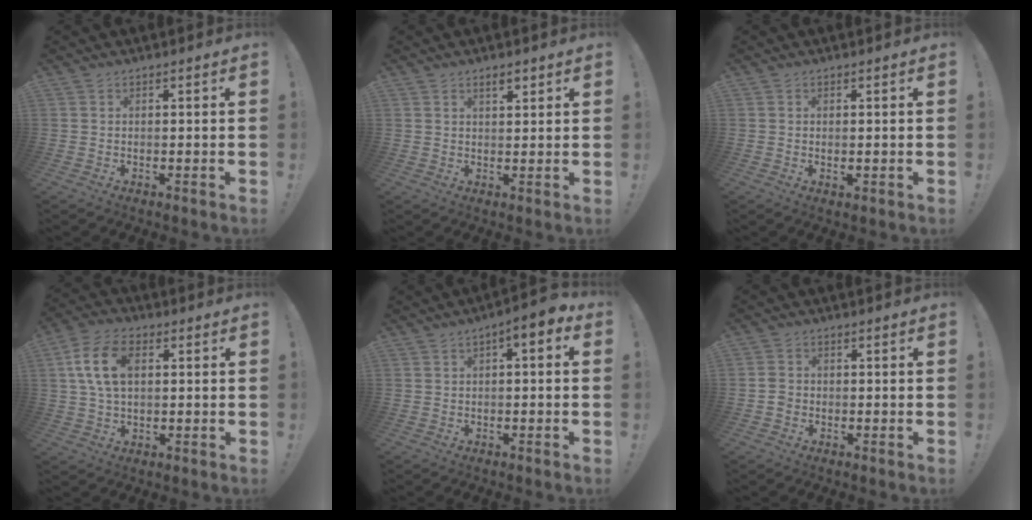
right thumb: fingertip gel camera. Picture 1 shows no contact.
{"total": 2.8, "force": [1.9, 1.0, 1.8], "torque": [-0.025, -0.007, 0.031]}
{"total": 1.0, "force": [0.2, 0.3, 0.9], "torque": [-0.007, -0.003, 0.003]}
{"total": 12.0, "force": [2.9, 7.5, 8.9], "torque": [-0.170, 0.008, 0.056]}
{"total": 4.0, "force": [0.5, 1.3, 3.8], "torque": [-0.054, -0.005, 0.004]}
{"total": 2.7, "force": [-1.0, 2.2, 1.1], "torque": [-0.019, 0.010, -0.016]}